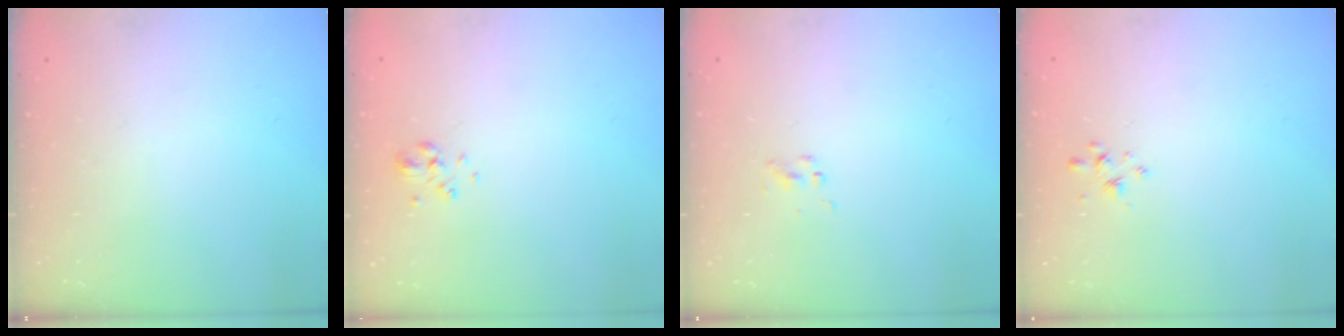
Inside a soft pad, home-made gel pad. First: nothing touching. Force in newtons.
{"total": 3.1, "press": 2.8, "slide": 1.5}
{"total": 1.5, "press": 1.5, "slide": 0.1}
{"total": 2.7, "press": 2.5, "slide": 0.9}